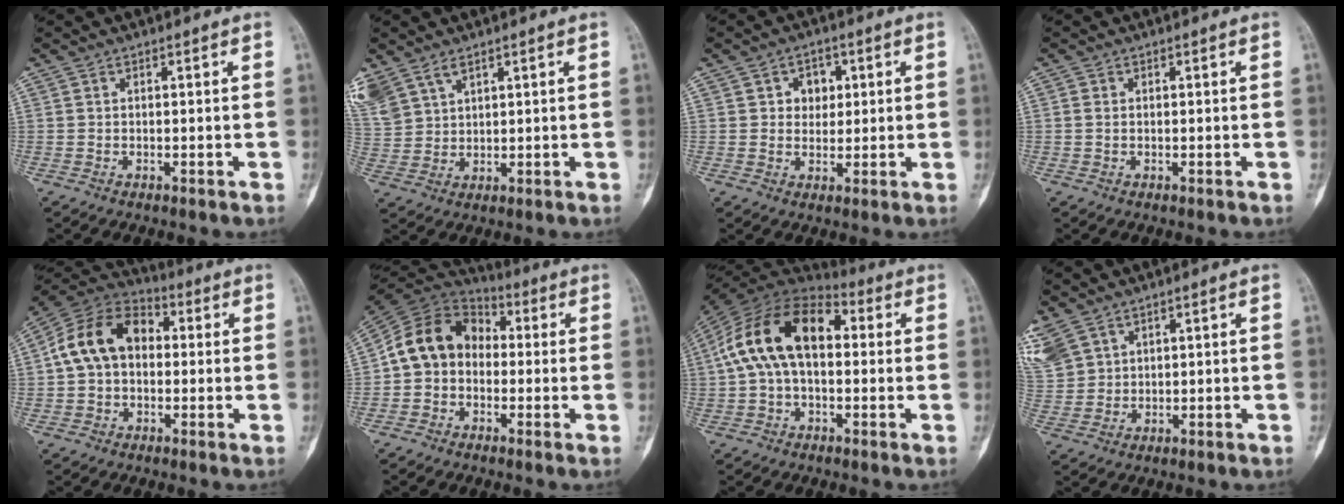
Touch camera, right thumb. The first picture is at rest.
{"total": 11.4, "force": [6.6, 7.4, 5.6], "torque": [-0.149, 0.002, 0.145]}
{"total": 4.7, "force": [1.3, 4.0, 2.3], "torque": [-0.003, 0.000, 0.016]}
{"total": 0.9, "force": [-0.1, 0.7, 0.6], "torque": [-0.015, 0.000, -0.003]}
{"total": 14.1, "force": [1.3, 10.2, 9.6], "torque": [-0.157, 0.038, 0.009]}
{"total": 12.6, "force": [-0.2, 10.4, 7.1], "torque": [-0.106, 0.040, -0.022]}
{"total": 17.6, "force": [2.1, 10.7, 13.9], "torque": [-0.245, 0.048, 0.027]}
{"total": 11.0, "force": [5.8, 7.9, 4.9], "torque": [-0.142, 0.005, 0.130]}